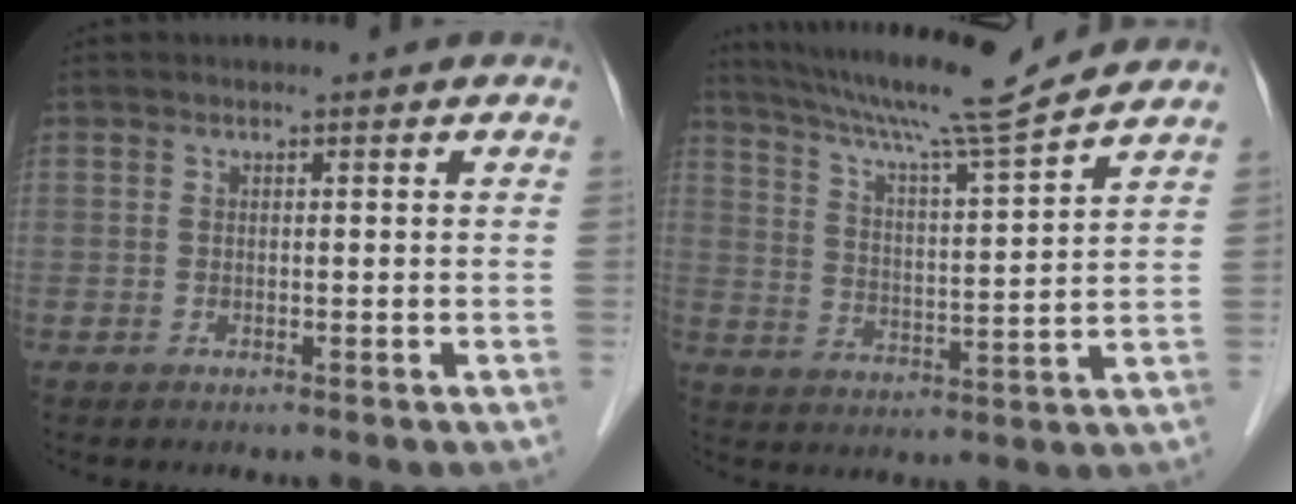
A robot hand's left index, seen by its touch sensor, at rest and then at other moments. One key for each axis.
{"total": 13.9, "fx": 12.5, "fy": -1.7, "fz": 5.8, "tx": -0.109, "ty": -0.006, "tz": 0.201}